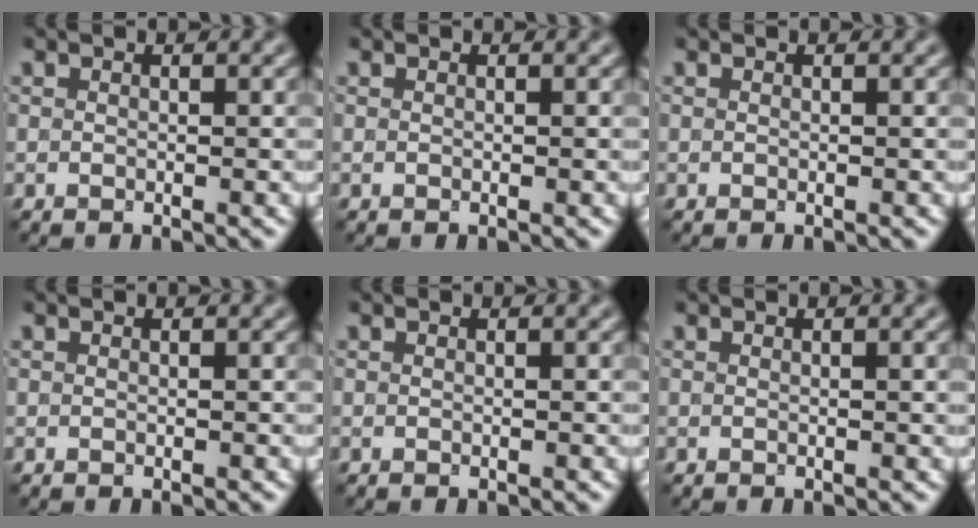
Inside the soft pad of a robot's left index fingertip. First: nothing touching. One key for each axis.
{"total": 0.0}
{"total": 0.0}
{"total": 0.0}
{"total": 0.0}
{"total": 0.9, "fx": 0.1, "fy": 0.2, "fz": 0.9, "tx": -0.012, "ty": 0.000, "tz": -0.001}